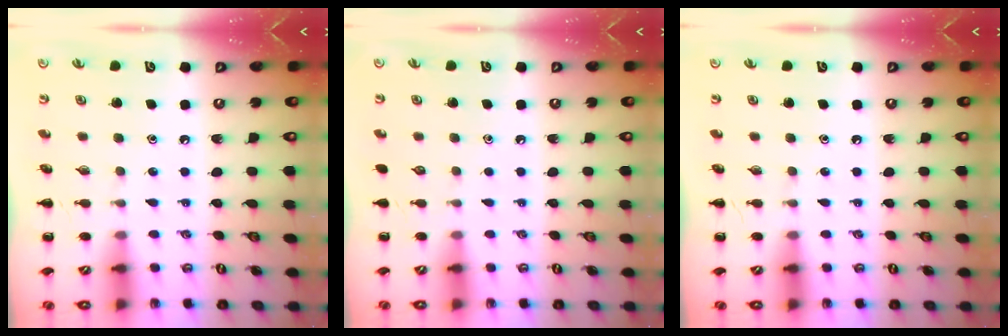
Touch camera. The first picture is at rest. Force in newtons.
{"total": 0.0}
{"total": 0.0}